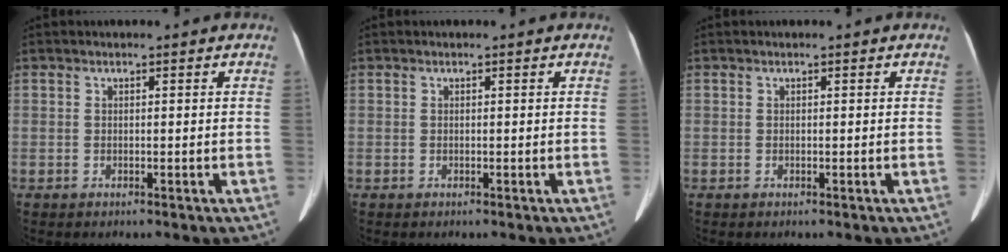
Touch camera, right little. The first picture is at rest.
{"total": 0.0}
{"total": 0.0}